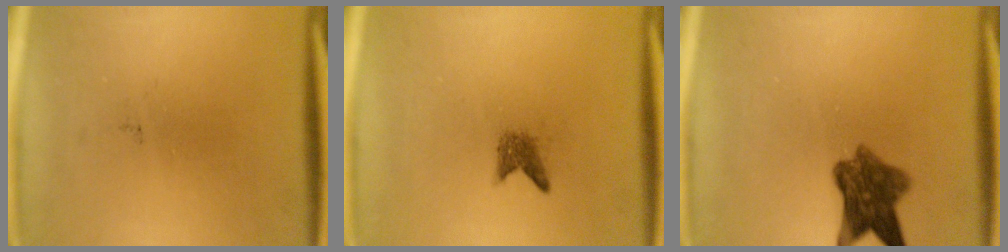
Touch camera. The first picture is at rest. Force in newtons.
{"total": 1.7}
{"total": 7.4}